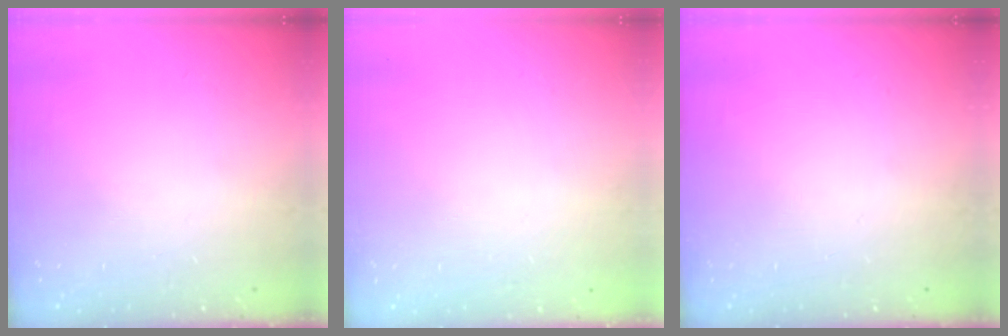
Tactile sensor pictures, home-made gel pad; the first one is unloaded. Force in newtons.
{"total": 0.0}
{"total": 0.0}